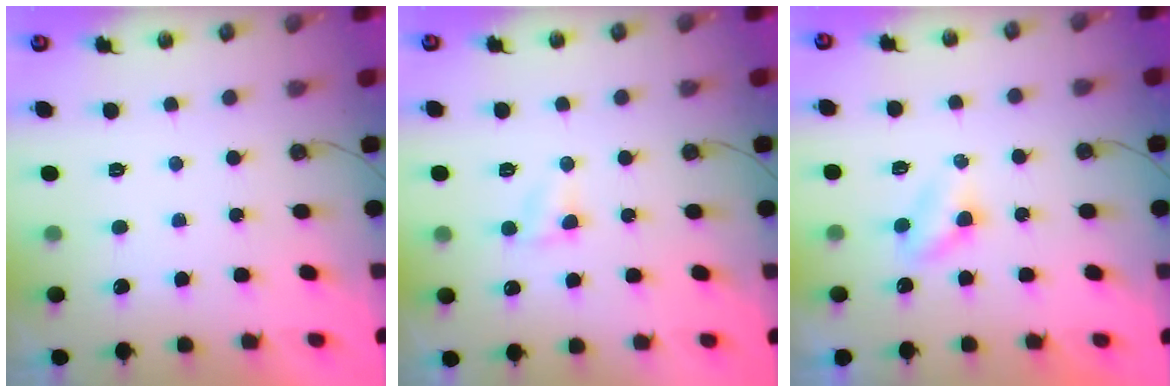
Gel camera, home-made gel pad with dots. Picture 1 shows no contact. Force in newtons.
{"total": 3.6, "press": 3.6, "slide": 0.5}
{"total": 4.0, "press": 4.0, "slide": 0.5}